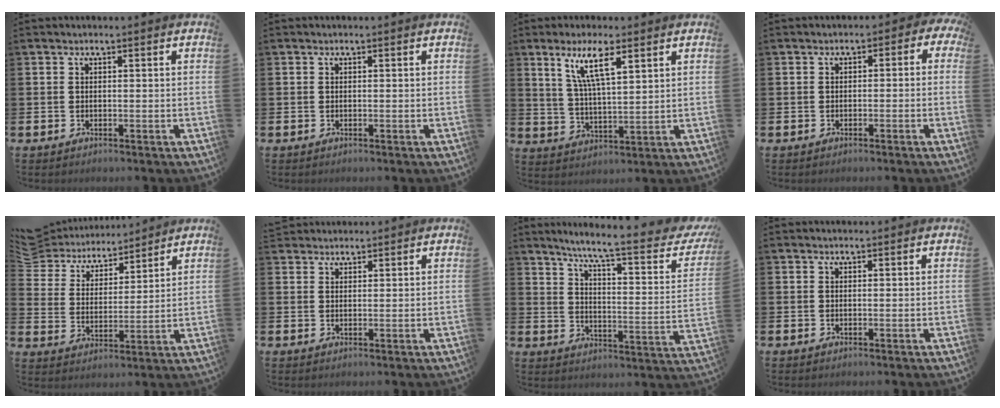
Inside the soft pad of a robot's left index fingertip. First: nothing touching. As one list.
[{"total": 0.0}, {"total": 7.9, "force": [5.3, 1.8, 5.6], "torque": [-0.107, -0.013, 0.086]}, {"total": 1.8, "force": [-1.5, 0.8, 0.3], "torque": [-0.007, 0.006, -0.037]}, {"total": 6.7, "force": [6.2, 2.5, 0.1], "torque": [-0.046, -0.043, 0.110]}, {"total": 2.1, "force": [2.0, 0.6, -0.2], "torque": [0.008, -0.007, 0.037]}, {"total": 8.3, "force": [6.2, 1.1, 5.4], "torque": [-0.105, -0.049, 0.090]}, {"total": 0.6, "force": [0.6, 0.1, -0.1], "torque": [0.010, -0.004, 0.009]}]